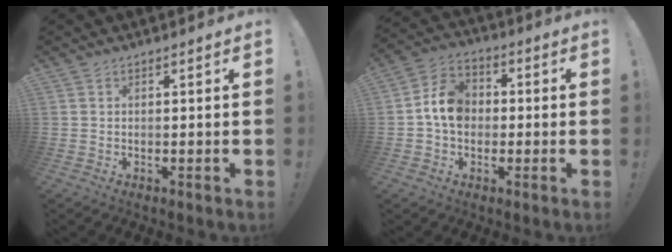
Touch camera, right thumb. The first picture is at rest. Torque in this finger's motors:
{"motor_torque": [1.23, 1.62, 0.49, -0.47, 0.21]}